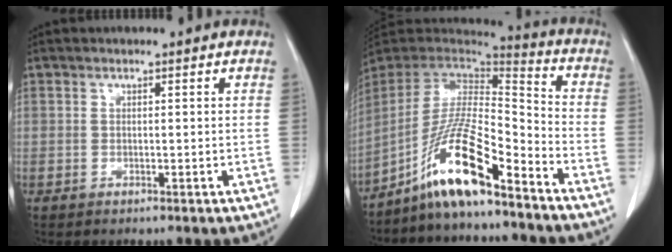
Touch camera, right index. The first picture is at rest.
{"total": 14.4, "force": [-9.9, 1.3, 10.4], "torque": [-0.199, 0.002, -0.183]}